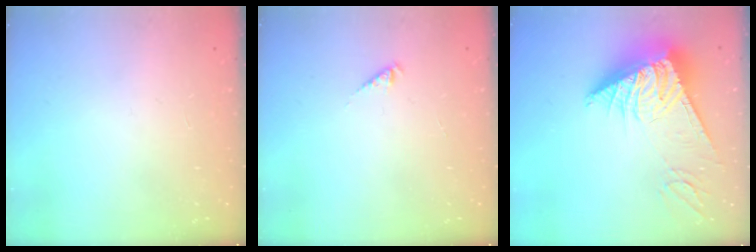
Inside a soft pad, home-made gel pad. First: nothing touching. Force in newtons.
{"total": 0.5, "press": 0.5, "slide": 0.2}
{"total": 14.1, "press": 13.9, "slide": 2.1}